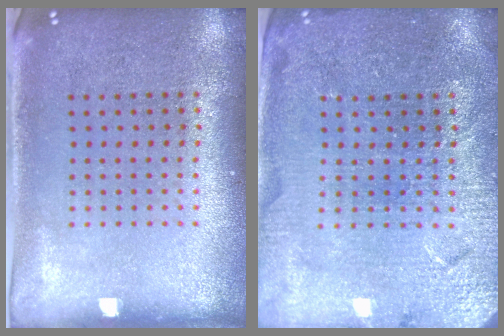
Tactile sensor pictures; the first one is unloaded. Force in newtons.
{"total": 3.7, "press": 3.6, "slide": 1.0}